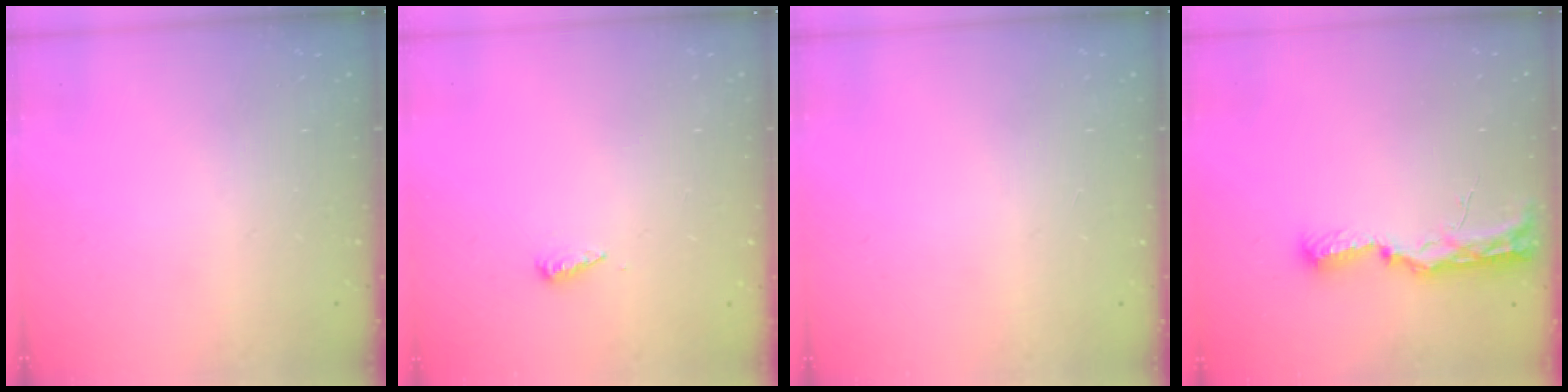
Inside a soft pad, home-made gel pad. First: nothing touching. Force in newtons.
{"total": 3.6, "press": 3.6, "slide": 0.4}
{"total": 1.1, "press": 0.9, "slide": 0.6}
{"total": 9.6, "press": 9.3, "slide": 2.4}